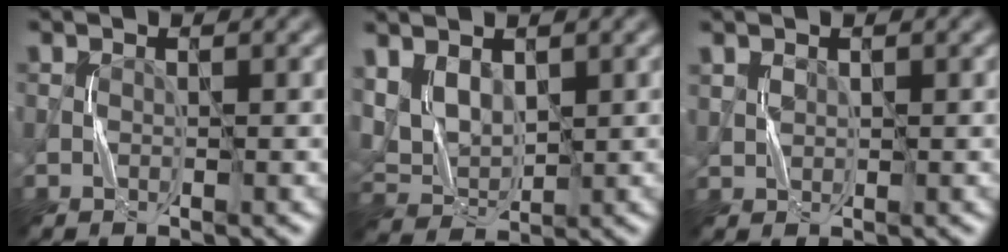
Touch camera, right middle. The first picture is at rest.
{"total": 3.0, "force": [1.7, 1.8, 1.6], "torque": [-0.037, -0.005, 0.039]}
{"total": 0.6, "force": [0.5, 0.3, -0.2], "torque": [0.008, 0.001, 0.014]}